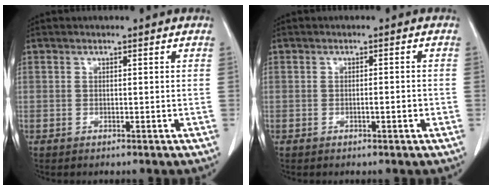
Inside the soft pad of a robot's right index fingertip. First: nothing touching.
{"total": 1.4, "force": [-0.4, 0.3, 1.2], "torque": [-0.018, 0.001, -0.007]}